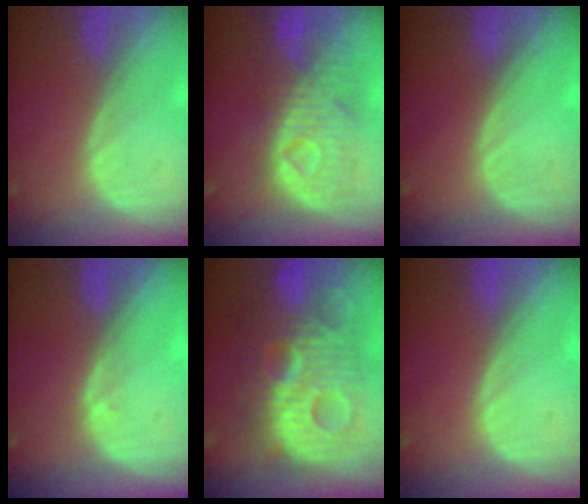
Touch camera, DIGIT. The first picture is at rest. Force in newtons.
{"total": 9.8, "press": 9.1, "slide": 3.6}
{"total": 0.0}
{"total": 1.0, "press": 0.7, "slide": 0.7}
{"total": 13.4, "press": 13.4, "slide": 1.0}
{"total": 0.0}